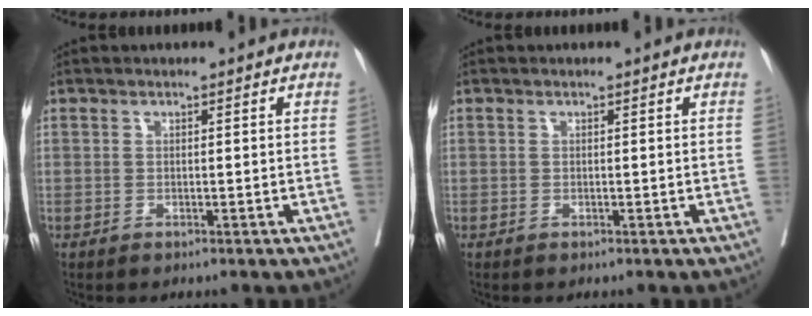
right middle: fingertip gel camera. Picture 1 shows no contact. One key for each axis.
{"total": 0.0}